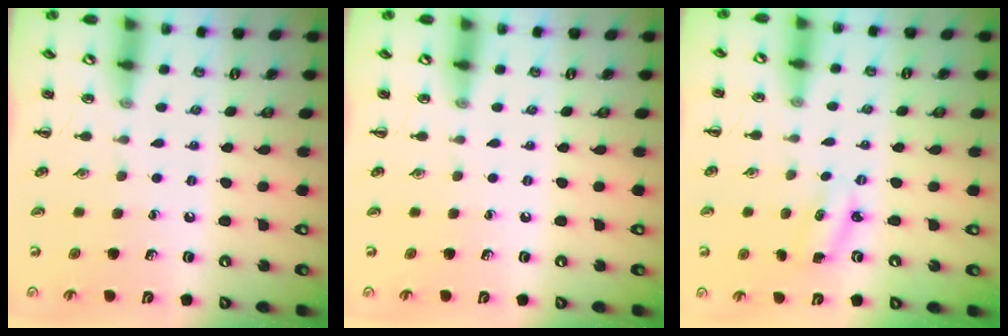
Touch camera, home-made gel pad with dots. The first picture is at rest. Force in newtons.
{"total": 0.0}
{"total": 2.5, "press": 2.5, "slide": 0.4}